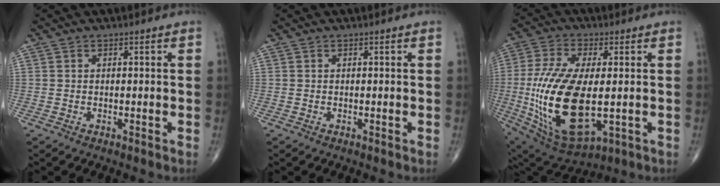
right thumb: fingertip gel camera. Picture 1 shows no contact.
{"total": 0.0}
{"total": 22.7, "force": [-2.2, 10.5, 20.0], "torque": [-0.419, -0.020, -0.016]}